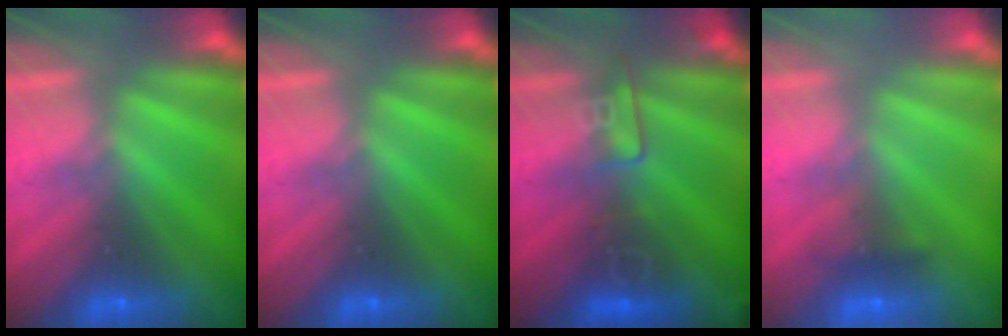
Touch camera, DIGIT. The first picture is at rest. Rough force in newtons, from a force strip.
{"total": 0.0}
{"total": 2.4}
{"total": 2.4}